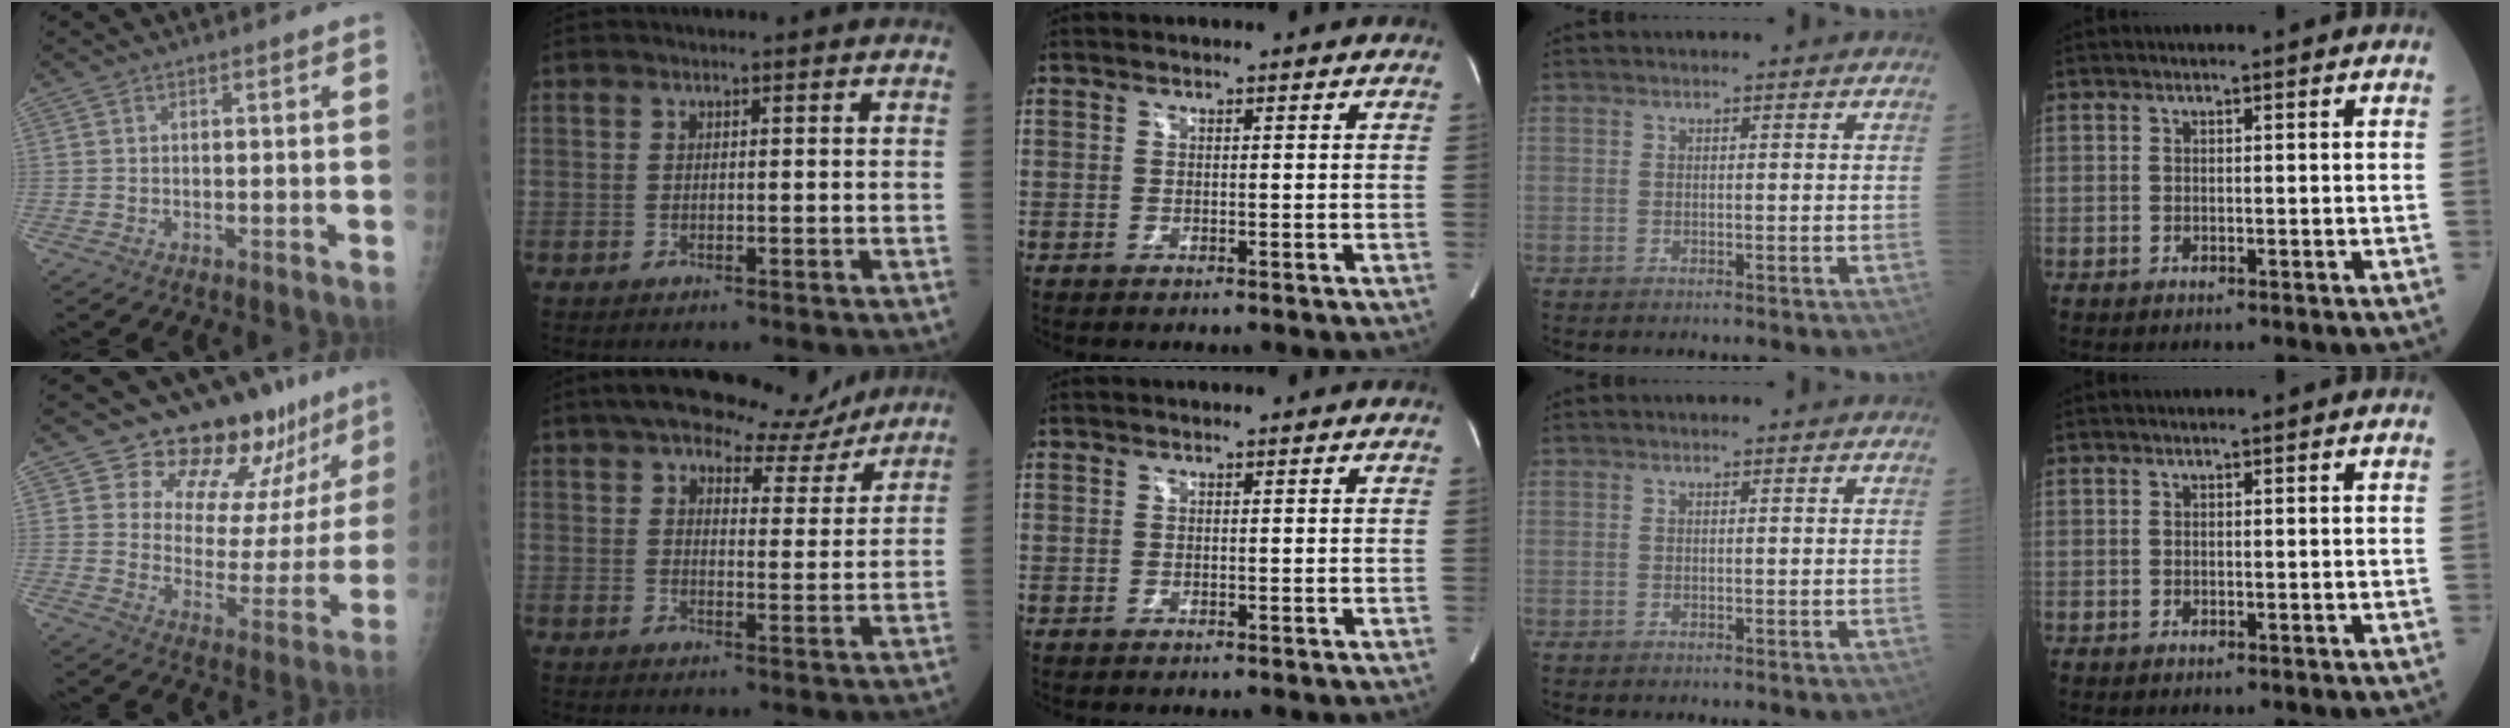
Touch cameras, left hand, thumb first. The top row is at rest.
{"thumb": {"total": 16.8, "force": [13.0, 8.0, 7.1], "torque": [-0.034, -0.089, 0.174]}, "index": {"total": 11.7, "force": [10.4, 3.2, 4.1], "torque": [-0.051, 0.008, 0.135]}}